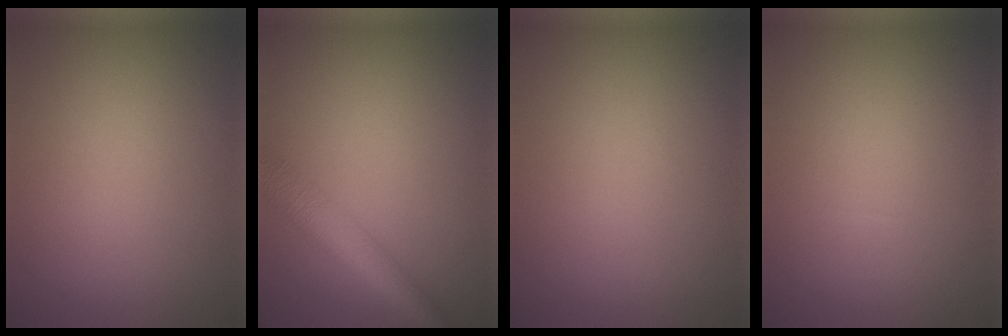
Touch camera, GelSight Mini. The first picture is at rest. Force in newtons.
{"total": 5.4, "press": 5.4, "slide": 0.2}
{"total": 0.0}
{"total": 0.0}